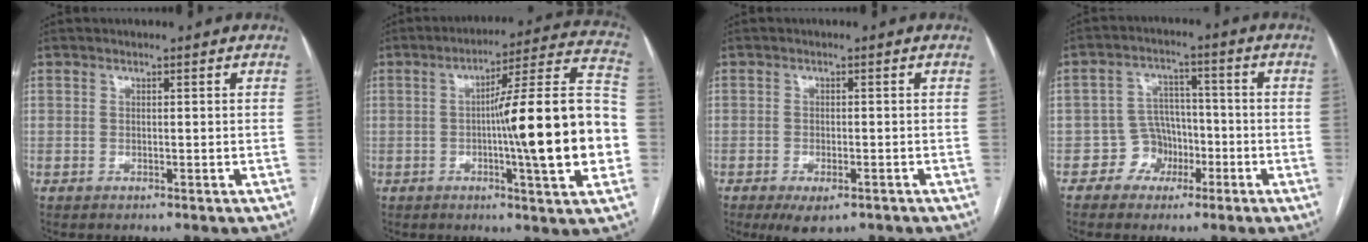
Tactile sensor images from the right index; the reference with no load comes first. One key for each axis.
{"total": 19.6, "fx": -2.6, "fy": 0.6, "fz": 19.4, "tx": -0.259, "ty": 0.018, "tz": -0.040}
{"total": 4.7, "fx": -3.0, "fy": 2.0, "fz": 3.0, "tx": -0.050, "ty": -0.007, "tz": -0.040}
{"total": 5.6, "fx": -2.5, "fy": 4.9, "fz": 1.3, "tx": -0.018, "ty": 0.020, "tz": -0.037}